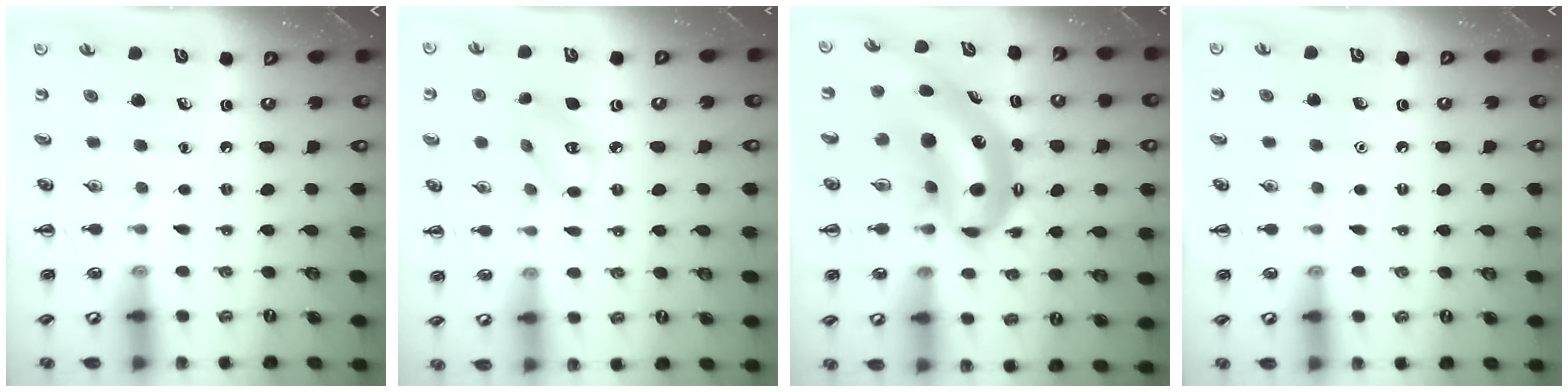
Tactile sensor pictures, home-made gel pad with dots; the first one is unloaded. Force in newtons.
{"total": 3.8, "press": 3.8, "slide": 0.4}
{"total": 9.6, "press": 9.3, "slide": 2.3}
{"total": 1.6, "press": 1.6, "slide": 0.1}